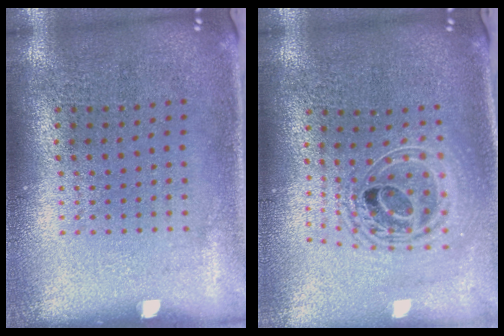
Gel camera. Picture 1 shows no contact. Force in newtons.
{"total": 2.0, "press": 1.6, "slide": 1.2}